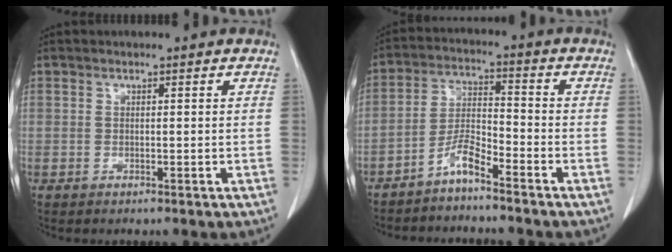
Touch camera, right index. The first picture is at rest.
{"total": 5.0, "force": [-4.0, 0.5, 2.9], "torque": [-0.064, -0.003, -0.082]}